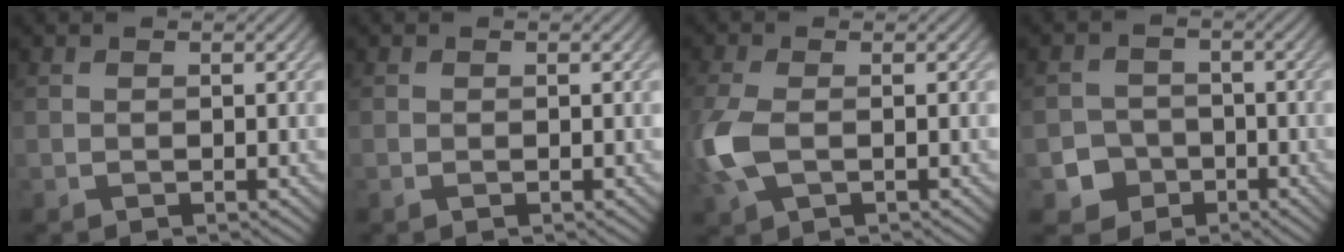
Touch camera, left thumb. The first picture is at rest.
{"total": 0.5, "force": [-0.2, 0.4, 0.3], "torque": [-0.005, -0.004, -0.004]}
{"total": 5.7, "force": [-0.7, 3.0, 4.8], "torque": [-0.143, -0.004, -0.016]}
{"total": 4.1, "force": [-1.9, 3.5, 0.9], "torque": [-0.014, -0.004, -0.045]}